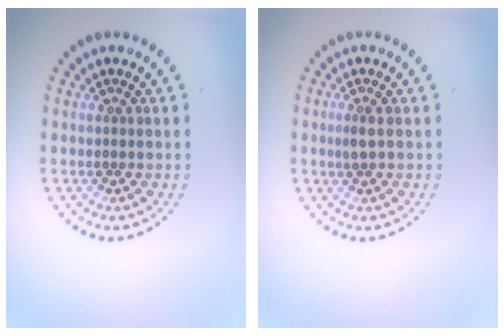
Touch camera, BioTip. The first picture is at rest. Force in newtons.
{"total": 1.1, "press": 1.0, "slide": 0.5}